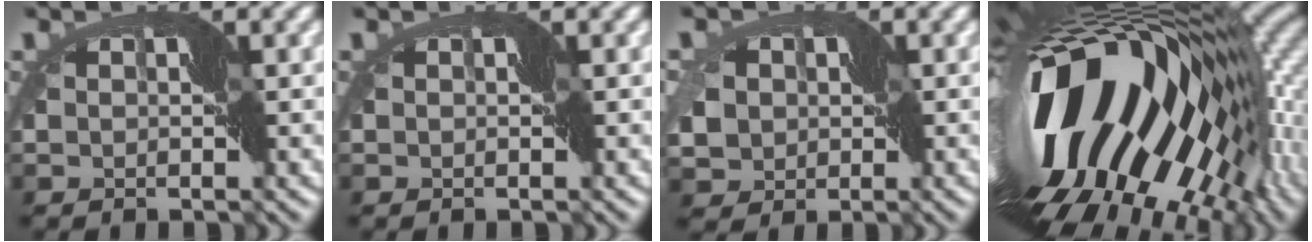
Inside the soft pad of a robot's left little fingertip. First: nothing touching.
{"total": 0.0}
{"total": 8.9, "force": [-0.6, 7.6, 4.6], "torque": [-0.087, 0.008, -0.052]}
{"total": 19.2, "force": [-2.4, 9.7, 16.3], "torque": [-0.300, -0.039, -0.042]}